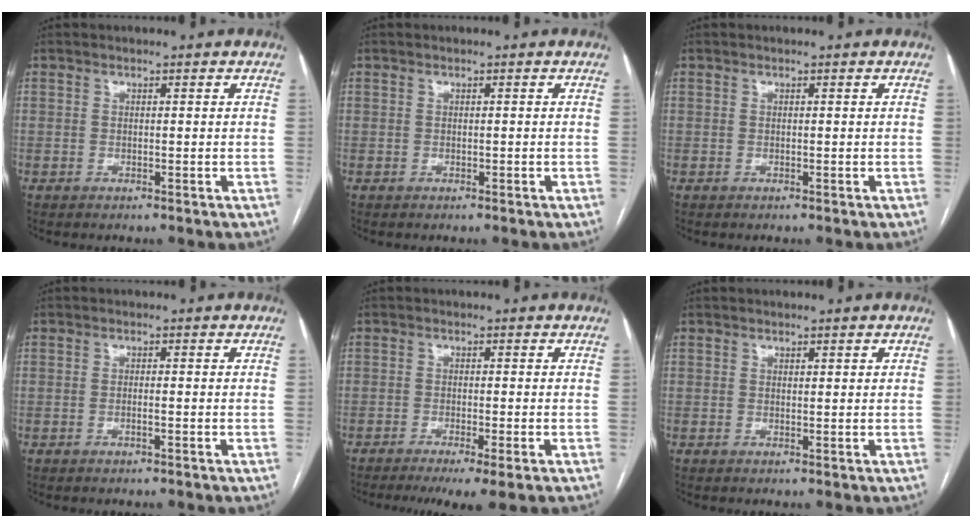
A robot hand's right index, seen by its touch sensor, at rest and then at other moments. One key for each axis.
{"total": 0.0}
{"total": 0.0}
{"total": 0.8, "fx": -0.3, "fy": 0.0, "fz": 0.7, "tx": -0.014, "ty": 0.000, "tz": -0.005}
{"total": 6.6, "fx": -4.6, "fy": 0.2, "fz": 4.8, "tx": -0.068, "ty": -0.016, "tz": -0.071}
{"total": 0.6, "fx": 0.4, "fy": 0.2, "fz": 0.4, "tx": -0.007, "ty": 0.000, "tz": 0.006}